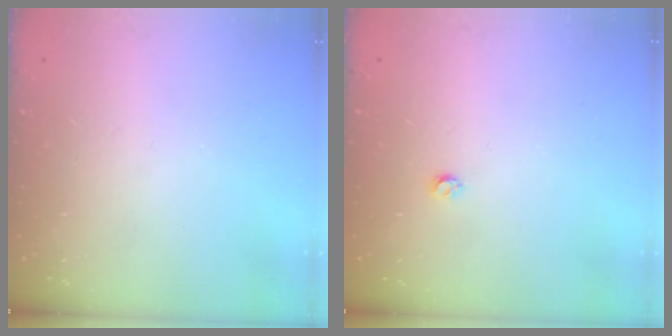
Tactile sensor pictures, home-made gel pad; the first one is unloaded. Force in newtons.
{"total": 2.9, "press": 2.8, "slide": 0.5}